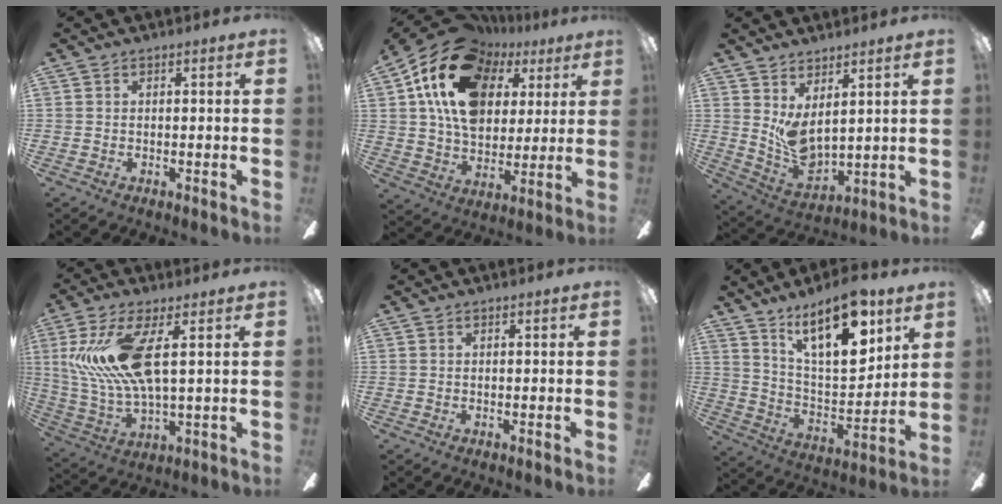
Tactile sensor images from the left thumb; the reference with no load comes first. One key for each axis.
{"total": 21.2, "fx": 9.6, "fy": 14.5, "fz": 12.2, "tx": -0.232, "ty": -0.037, "tz": 0.173}
{"total": 7.8, "fx": 3.9, "fy": 3.5, "fz": 5.8, "tx": -0.127, "ty": -0.037, "tz": 0.078}
{"total": 16.2, "fx": 4.3, "fy": 6.2, "fz": 14.3, "tx": -0.305, "ty": -0.007, "tz": 0.072}
{"total": 0.0}
{"total": 19.1, "fx": 11.8, "fy": 7.4, "fz": 13.1, "tx": -0.213, "ty": -0.063, "tz": 0.194}